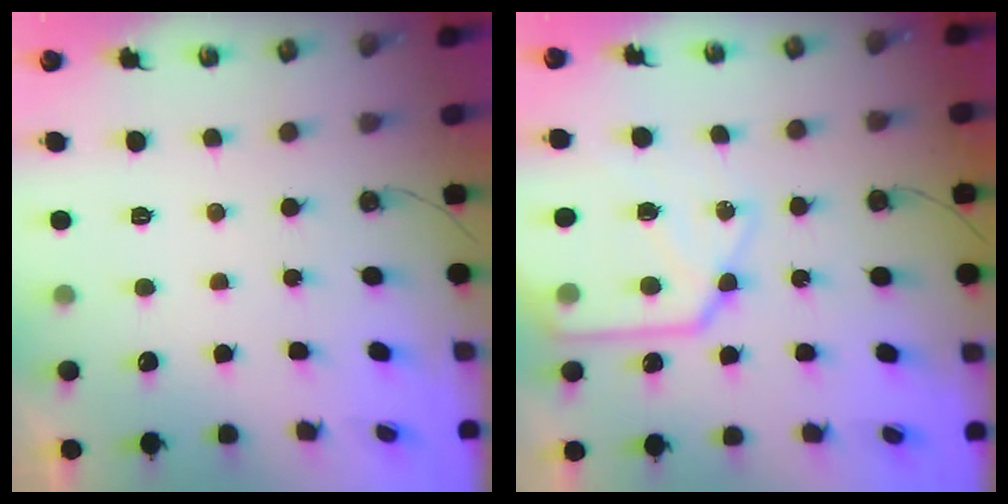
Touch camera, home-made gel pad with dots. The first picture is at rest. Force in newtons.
{"total": 16.4, "press": 16.3, "slide": 1.5}